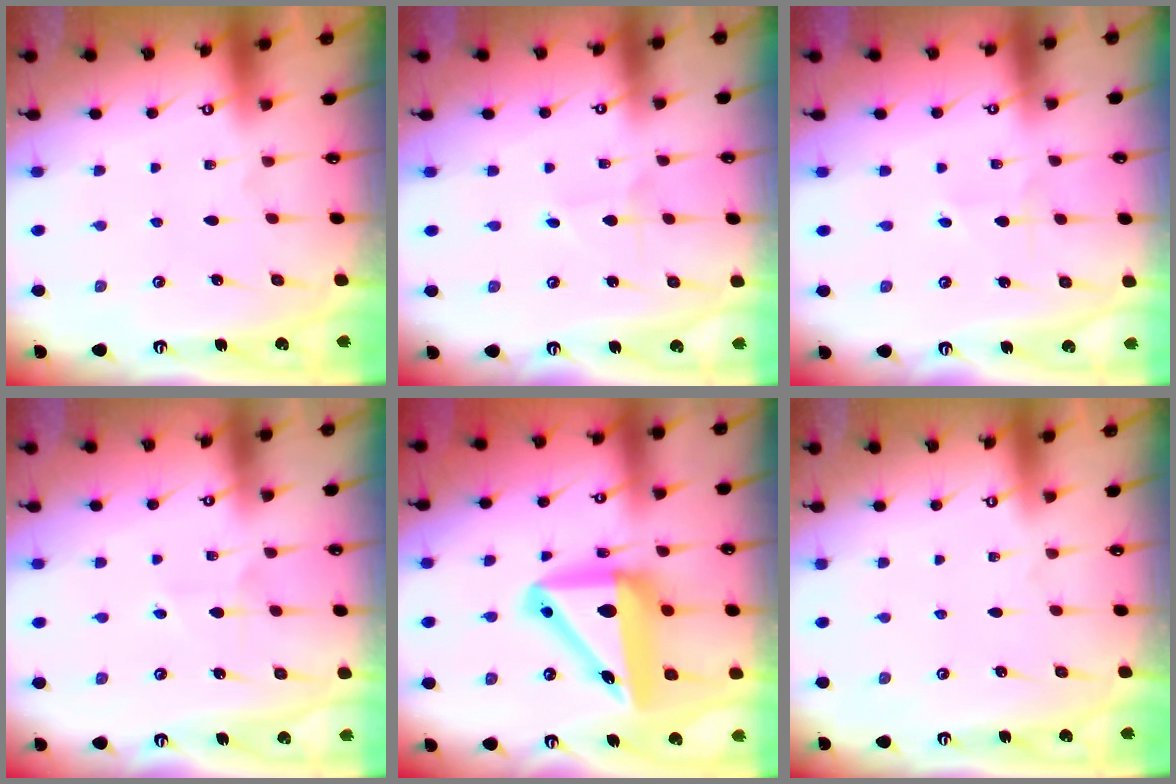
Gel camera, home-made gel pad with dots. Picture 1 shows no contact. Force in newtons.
{"total": 0.7, "press": 0.7, "slide": 0.0}
{"total": 1.3, "press": 1.3, "slide": 0.1}
{"total": 3.7, "press": 3.7, "slide": 0.3}
{"total": 16.0, "press": 15.7, "slide": 3.3}
{"total": 0.0}